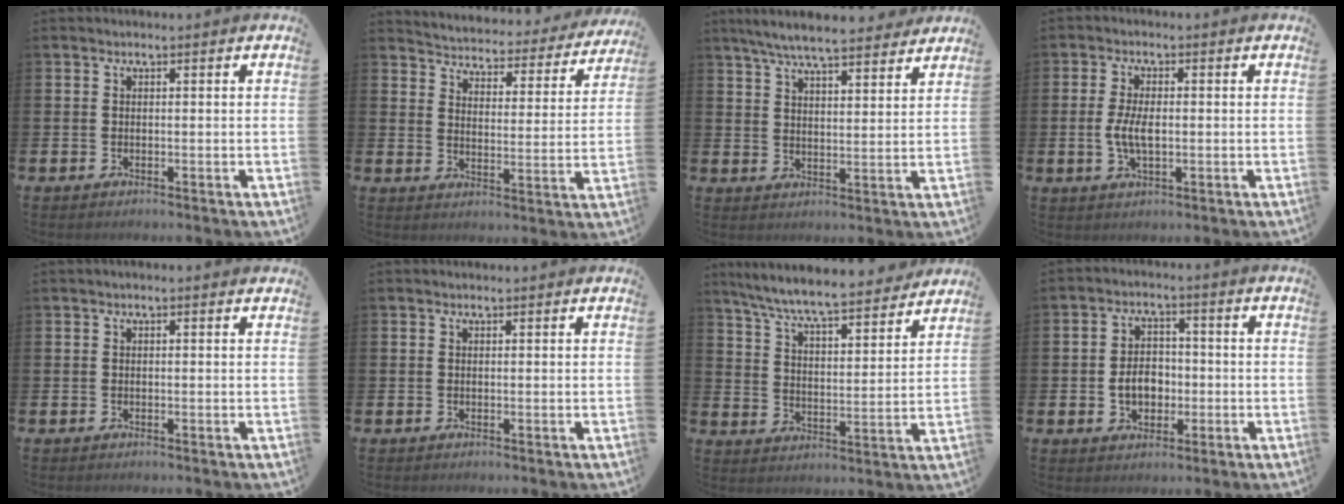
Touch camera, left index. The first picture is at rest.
{"total": 4.0, "force": [3.9, 0.8, 0.2], "torque": [-0.023, -0.042, 0.060]}
{"total": 7.1, "force": [6.7, 0.8, 2.4], "torque": [-0.057, -0.035, 0.117]}
{"total": 4.2, "force": [-0.2, 1.9, 3.8], "torque": [-0.074, 0.001, -0.007]}
{"total": 0.0}
{"total": 0.0}
{"total": 8.0, "force": [7.5, 0.5, 2.6], "torque": [-0.086, -0.052, 0.132]}
{"total": 4.6, "force": [-0.9, 3.5, 2.9], "torque": [-0.041, 0.002, -0.024]}